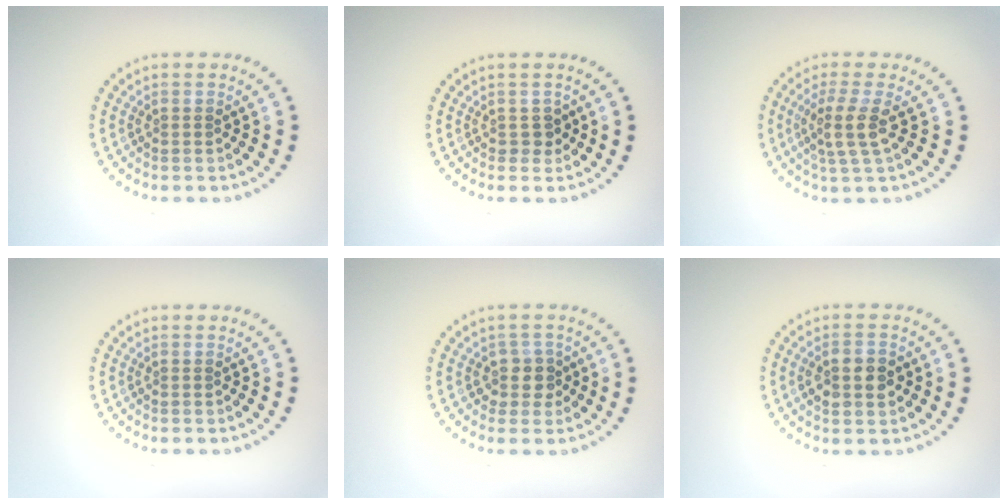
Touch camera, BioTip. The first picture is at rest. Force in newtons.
{"total": 1.2, "press": 1.0, "slide": 0.6}
{"total": 3.0, "press": 2.3, "slide": 1.8}
{"total": 0.0}
{"total": 2.2, "press": 1.8, "slide": 1.2}
{"total": 2.8, "press": 2.8, "slide": 0.1}